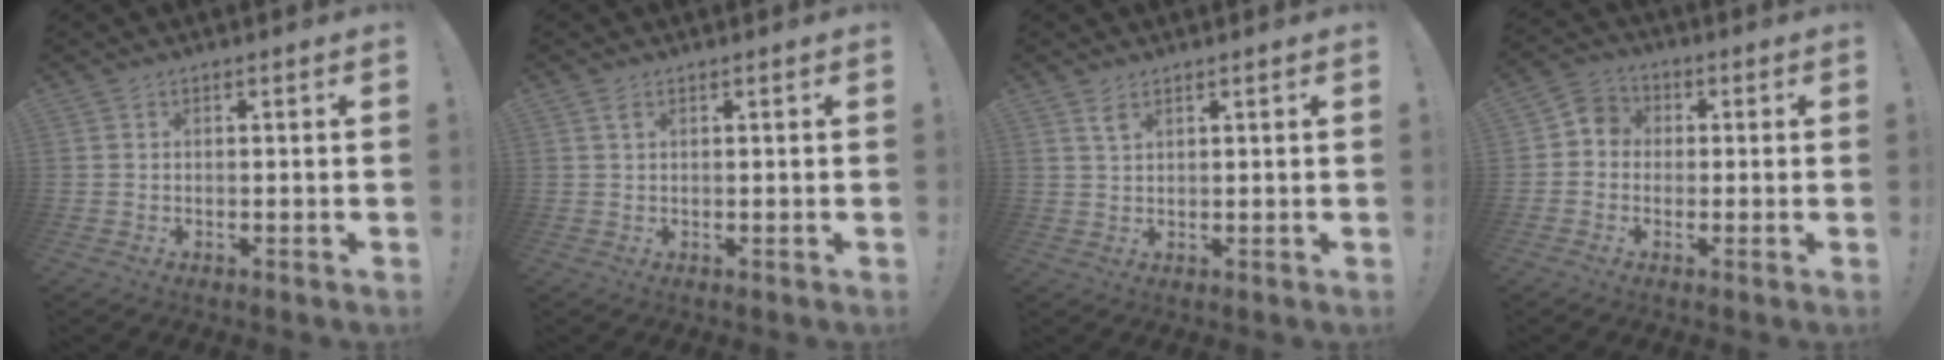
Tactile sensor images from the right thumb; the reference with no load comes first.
{"total": 1.6, "force": [0.8, 0.7, 1.2], "torque": [-0.024, 0.001, 0.014]}
{"total": 2.6, "force": [1.7, 1.2, 1.6], "torque": [-0.025, -0.007, 0.030]}
{"total": 5.2, "force": [-1.2, 4.7, 1.9], "torque": [-0.042, 0.021, -0.019]}